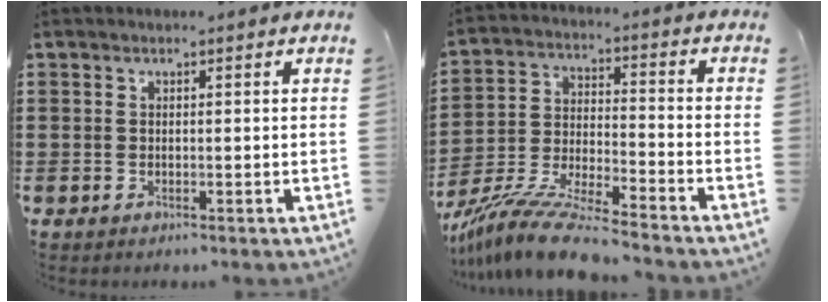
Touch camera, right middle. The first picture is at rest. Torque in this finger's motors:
{"motor_torque": [1.27, -0.87, 0.31, 0.11]}